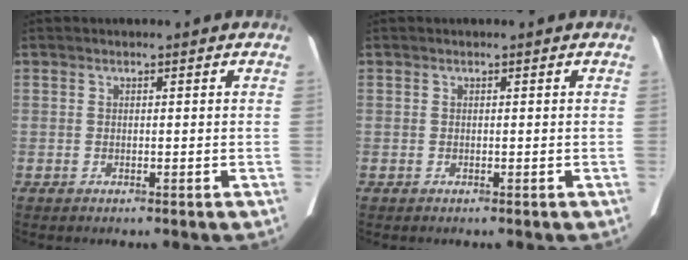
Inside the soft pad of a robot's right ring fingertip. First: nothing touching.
{"total": 0.0}